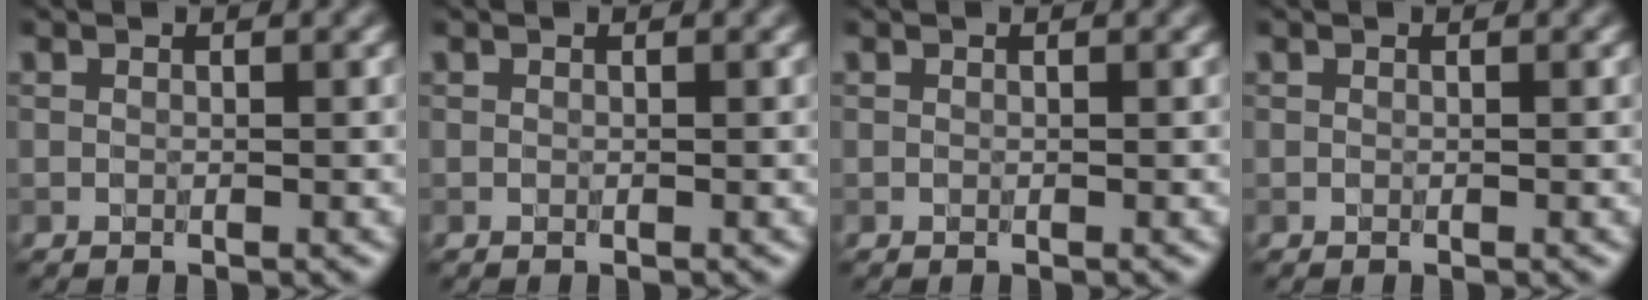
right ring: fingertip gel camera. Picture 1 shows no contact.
{"total": 0.0}
{"total": 0.0}
{"total": 0.0}